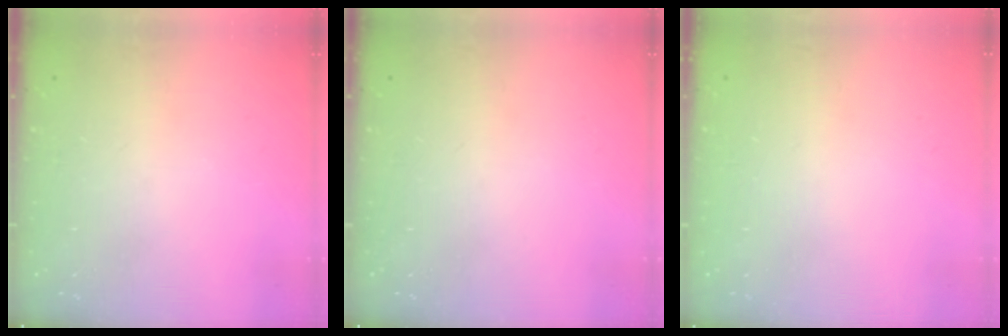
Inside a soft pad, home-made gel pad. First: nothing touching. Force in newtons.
{"total": 0.0}
{"total": 1.4, "press": 1.4, "slide": 0.1}